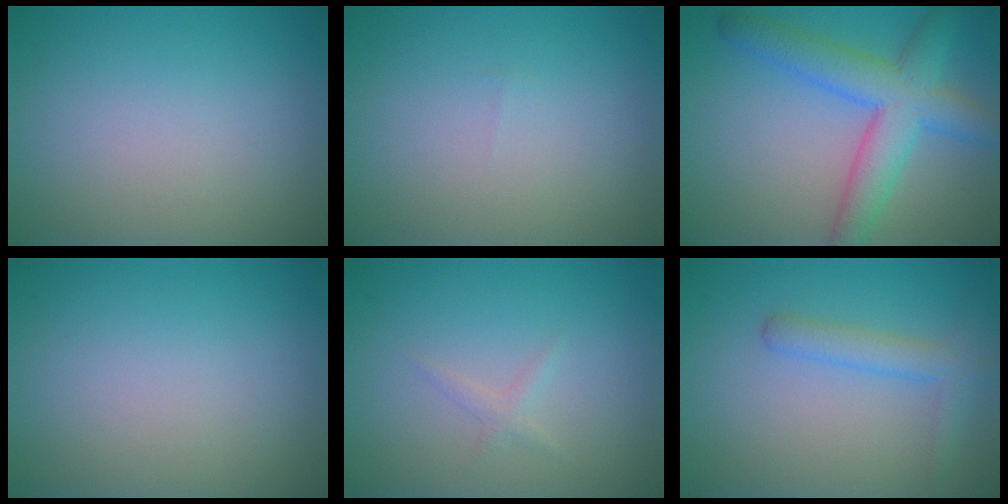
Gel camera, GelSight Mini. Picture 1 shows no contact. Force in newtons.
{"total": 0.0}
{"total": 5.3, "press": 5.2, "slide": 0.3}
{"total": 0.0}
{"total": 0.8, "press": 0.8, "slide": 0.0}
{"total": 2.5, "press": 2.5, "slide": 0.0}